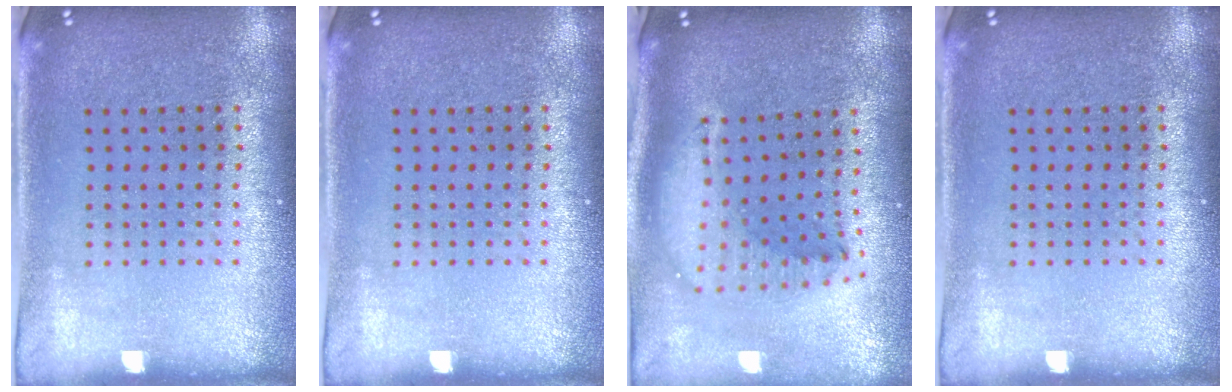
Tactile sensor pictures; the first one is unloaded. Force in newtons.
{"total": 0.0}
{"total": 1.9, "press": 1.5, "slide": 1.1}
{"total": 0.0}